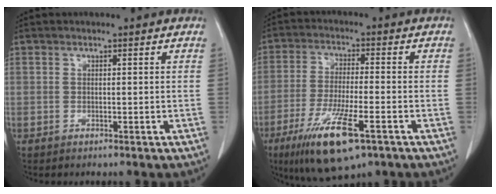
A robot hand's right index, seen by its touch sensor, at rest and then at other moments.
{"total": 12.8, "force": [-6.9, 2.5, 10.5], "torque": [-0.199, -0.028, -0.116]}